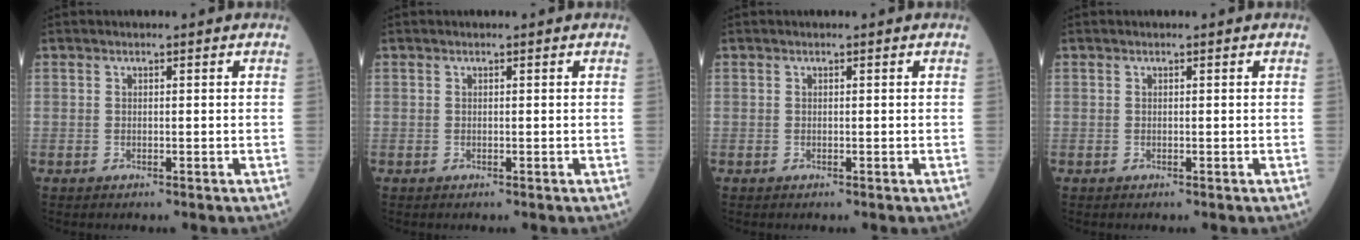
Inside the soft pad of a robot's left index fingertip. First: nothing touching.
{"total": 0.0}
{"total": 0.0}
{"total": 0.0}